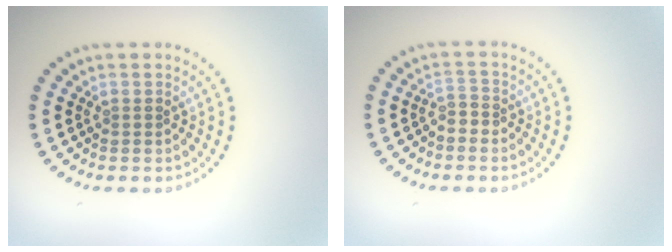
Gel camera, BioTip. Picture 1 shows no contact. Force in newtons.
{"total": 1.4, "press": 1.1, "slide": 0.8}